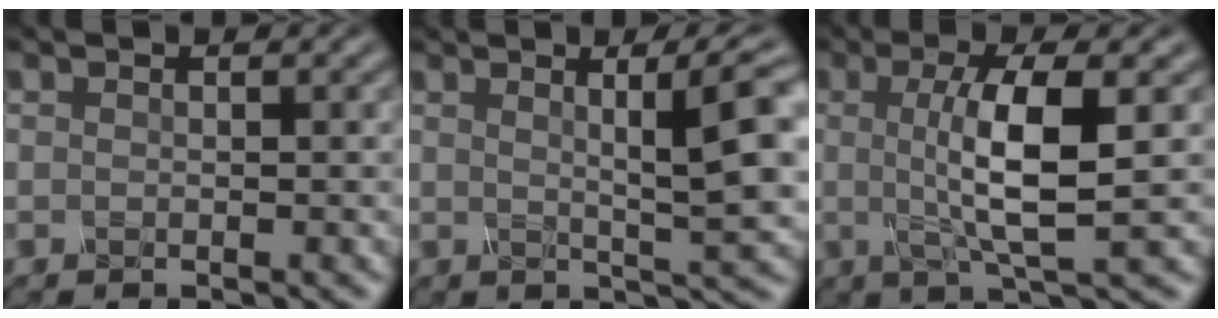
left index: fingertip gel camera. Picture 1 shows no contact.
{"total": 9.1, "force": [2.2, 1.7, 8.7], "torque": [-0.097, 0.021, 0.031]}
{"total": 6.7, "force": [0.2, 1.5, 6.5], "torque": [-0.114, 0.001, 0.002]}